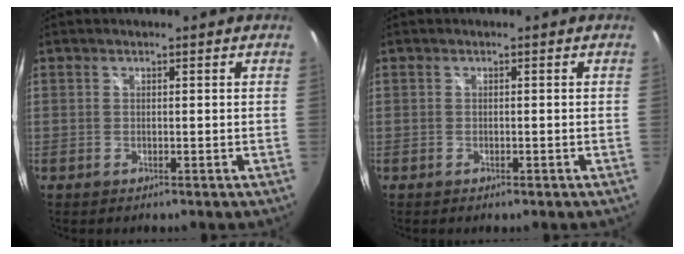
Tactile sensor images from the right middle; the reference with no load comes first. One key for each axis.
{"total": 0.8, "fx": -0.6, "fy": 0.4, "fz": 0.3, "tx": -0.007, "ty": -0.003, "tz": -0.011}